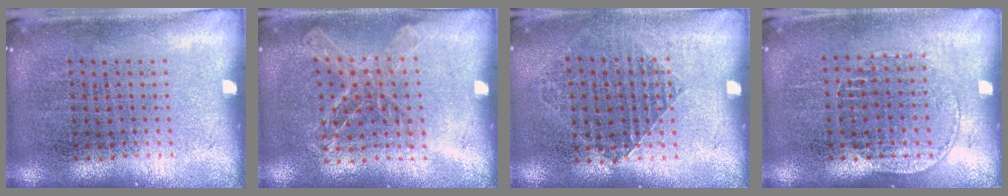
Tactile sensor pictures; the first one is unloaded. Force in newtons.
{"total": 1.2, "press": 1.2, "slide": 0.1}
{"total": 0.9, "press": 0.9, "slide": 0.2}
{"total": 1.2, "press": 1.0, "slide": 0.5}